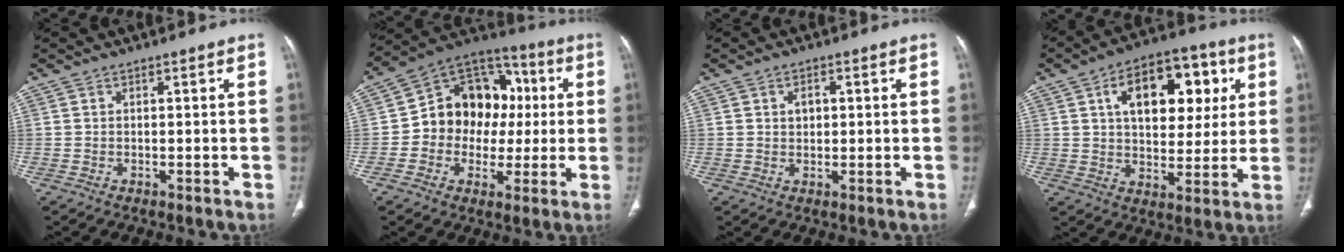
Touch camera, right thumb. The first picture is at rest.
{"total": 16.8, "force": [0.4, 13.8, 9.6], "torque": [-0.091, 0.035, 0.001]}
{"total": 2.6, "force": [0.6, 1.8, 1.7], "torque": [-0.020, 0.000, 0.011]}
{"total": 18.1, "force": [5.7, 10.7, 13.4], "torque": [-0.147, 0.007, 0.085]}